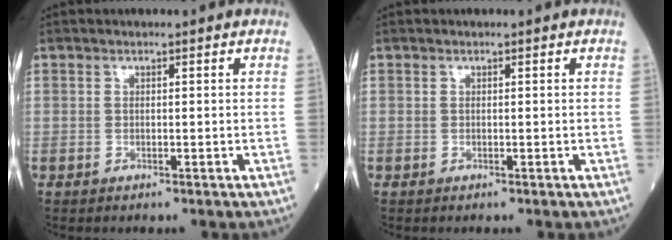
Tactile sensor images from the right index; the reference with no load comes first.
{"total": 0.0}